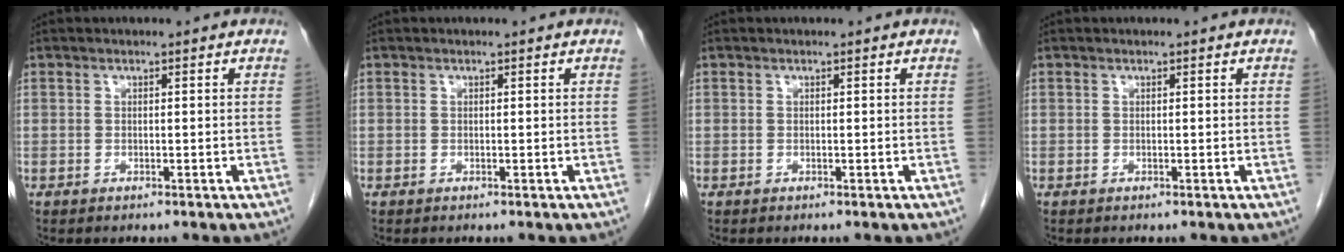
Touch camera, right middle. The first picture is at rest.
{"total": 0.0}
{"total": 0.0}
{"total": 0.0}